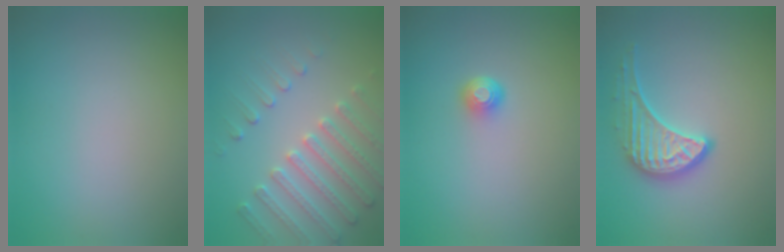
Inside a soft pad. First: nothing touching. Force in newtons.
{"total": 3.8, "press": 3.7, "slide": 0.8}
{"total": 1.5, "press": 1.1, "slide": 1.1}
{"total": 3.4, "press": 3.0, "slide": 1.7}